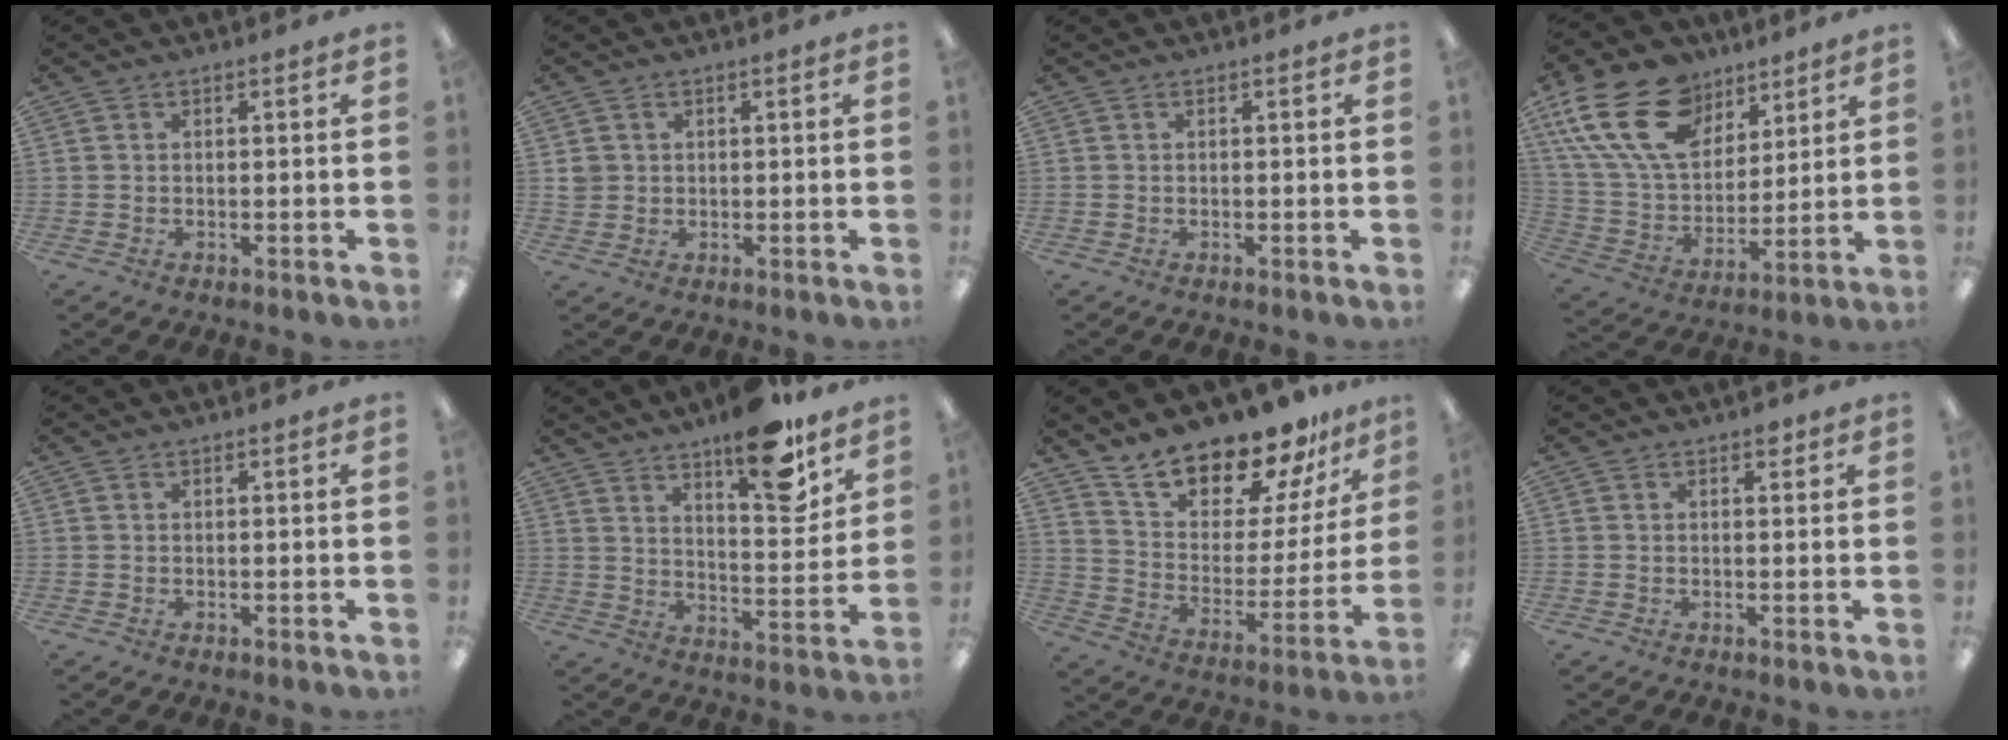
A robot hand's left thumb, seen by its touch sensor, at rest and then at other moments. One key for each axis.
{"total": 2.4, "fx": 0.6, "fy": 2.3, "fz": 0.2, "tx": -0.001, "ty": -0.001, "tz": 0.008}
{"total": 0.0}
{"total": 22.0, "fx": 11.6, "fy": 14.1, "fz": 12.2, "tx": -0.257, "ty": -0.044, "tz": 0.216}
{"total": 0.0}
{"total": 16.4, "fx": 12.0, "fy": 5.4, "fz": 9.7, "tx": -0.126, "ty": -0.083, "tz": 0.196}
{"total": 17.7, "fx": 16.1, "fy": 5.2, "fz": 5.2, "tx": -0.106, "ty": -0.135, "tz": 0.287}
{"total": 1.4, "fx": 0.9, "fy": 0.8, "fz": 0.8, "tx": 0.000, "ty": -0.004, "tz": 0.012}